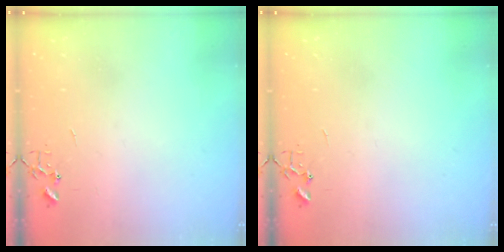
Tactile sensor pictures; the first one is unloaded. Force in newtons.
{"total": 0.0}